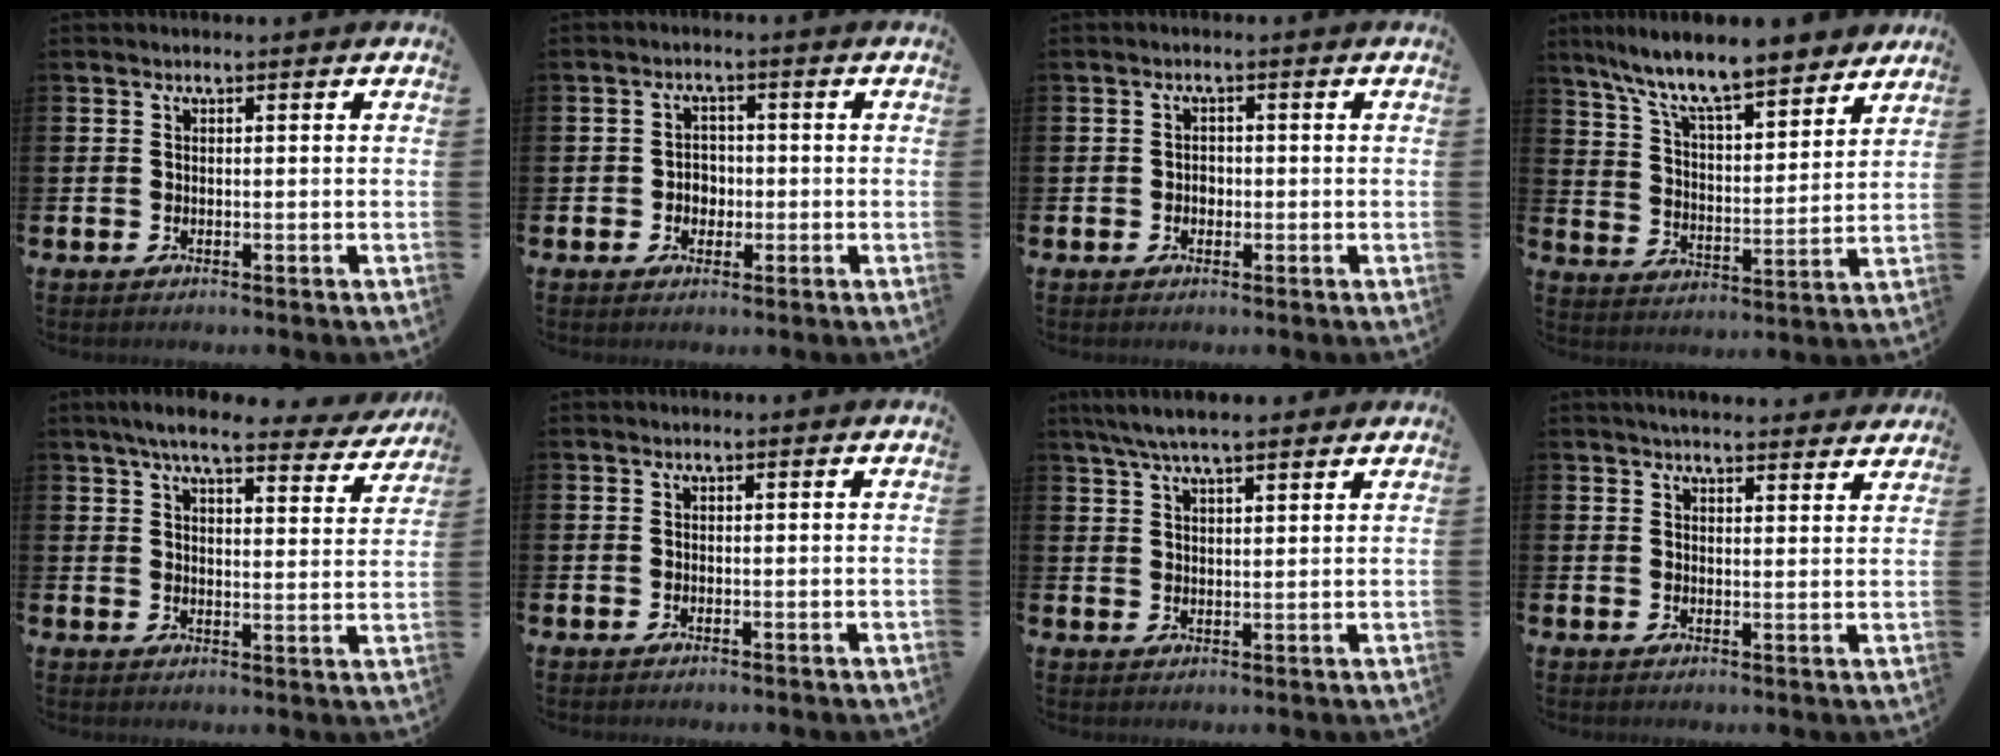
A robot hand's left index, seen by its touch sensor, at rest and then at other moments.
{"total": 2.5, "force": [-0.4, 2.3, 1.0], "torque": [-0.013, 0.003, -0.015]}
{"total": 1.3, "force": [-0.2, 1.2, 0.6], "torque": [0.000, 0.002, -0.010]}
{"total": 10.3, "force": [9.4, 1.4, 4.0], "torque": [-0.110, -0.065, 0.161]}
{"total": 6.7, "force": [5.9, 1.0, 2.9], "torque": [-0.063, -0.026, 0.100]}
{"total": 0.0}
{"total": 5.9, "force": [5.3, 1.0, 2.5], "torque": [-0.058, -0.011, 0.095]}
{"total": 3.9, "force": [3.8, 0.3, 0.6], "torque": [-0.010, -0.019, 0.067]}